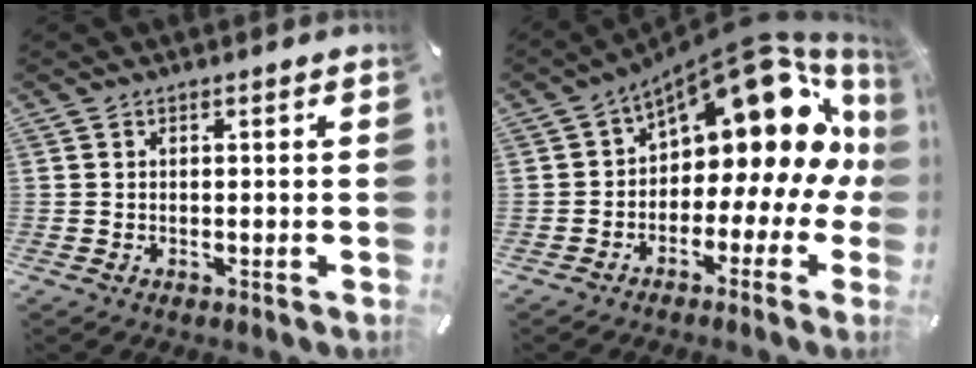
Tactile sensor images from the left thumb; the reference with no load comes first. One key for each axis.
{"total": 17.2, "fx": 9.7, "fy": 8.8, "fz": 11.1, "tx": -0.147, "ty": -0.084, "tz": 0.159}